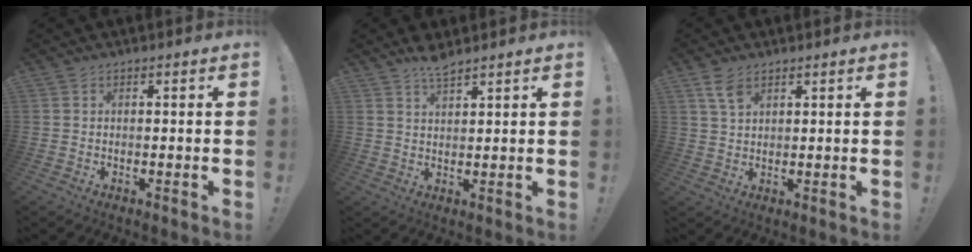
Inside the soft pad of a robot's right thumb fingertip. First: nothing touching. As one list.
[{"total": 1.9, "force": [1.7, 0.1, 0.8], "torque": [-0.009, -0.012, 0.030]}, {"total": 5.1, "force": [3.2, 2.3, 3.3], "torque": [-0.058, -0.013, 0.058]}]